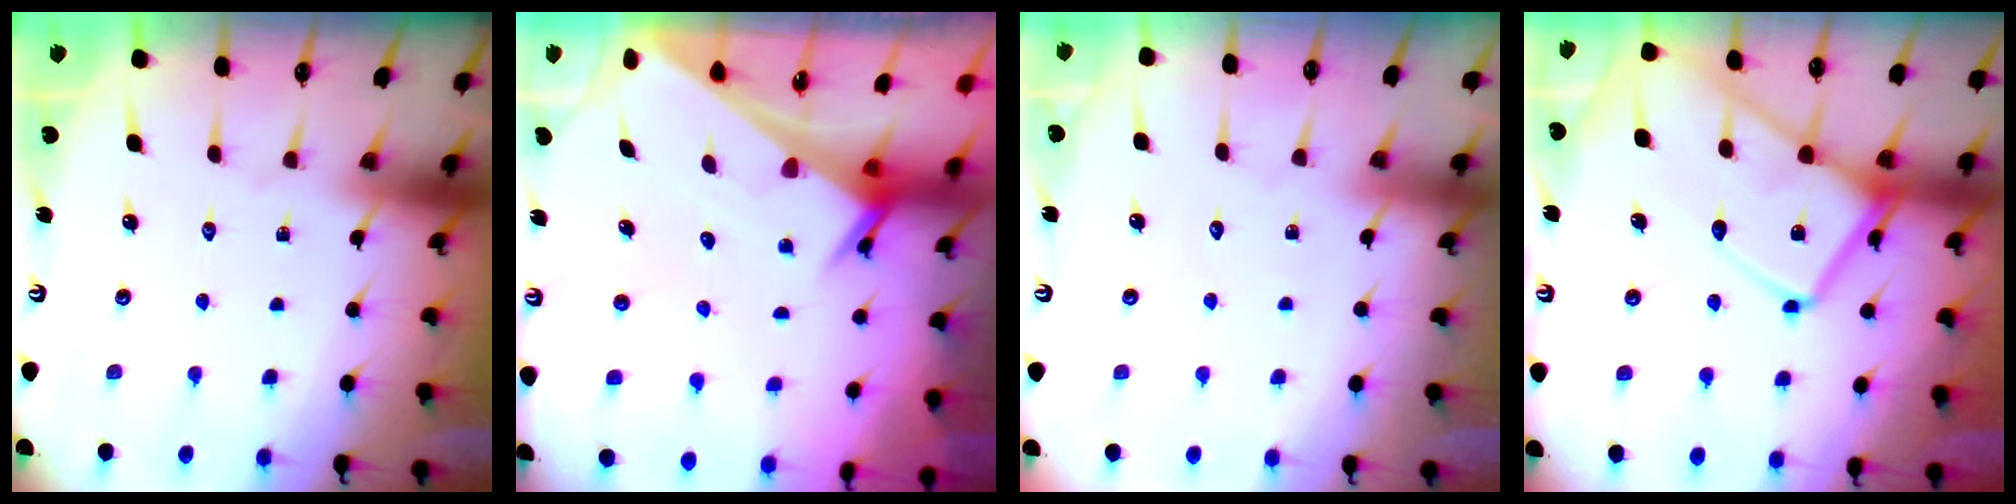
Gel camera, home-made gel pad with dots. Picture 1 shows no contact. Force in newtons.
{"total": 3.2, "press": 3.2, "slide": 0.2}
{"total": 2.4, "press": 2.4, "slide": 0.3}
{"total": 16.5, "press": 16.5, "slide": 1.5}